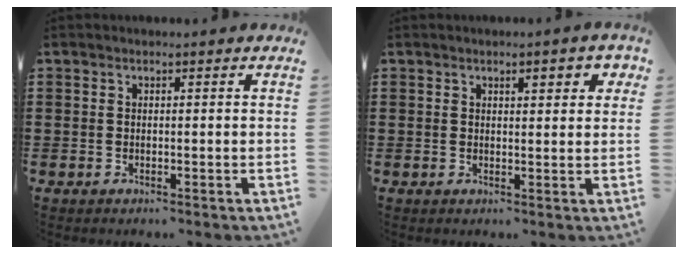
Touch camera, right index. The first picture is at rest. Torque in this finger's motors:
{"motor_torque": [0.17, -0.01, 0.09, 0.03]}